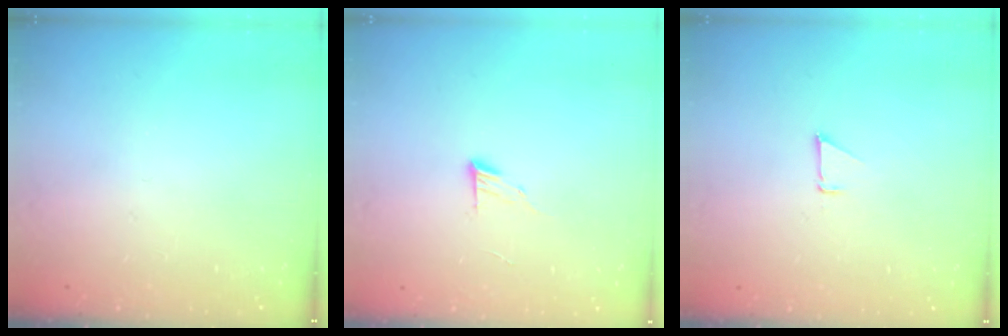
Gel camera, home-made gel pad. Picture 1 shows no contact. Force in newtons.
{"total": 6.2, "press": 6.2, "slide": 0.6}
{"total": 0.8, "press": 0.8, "slide": 0.1}